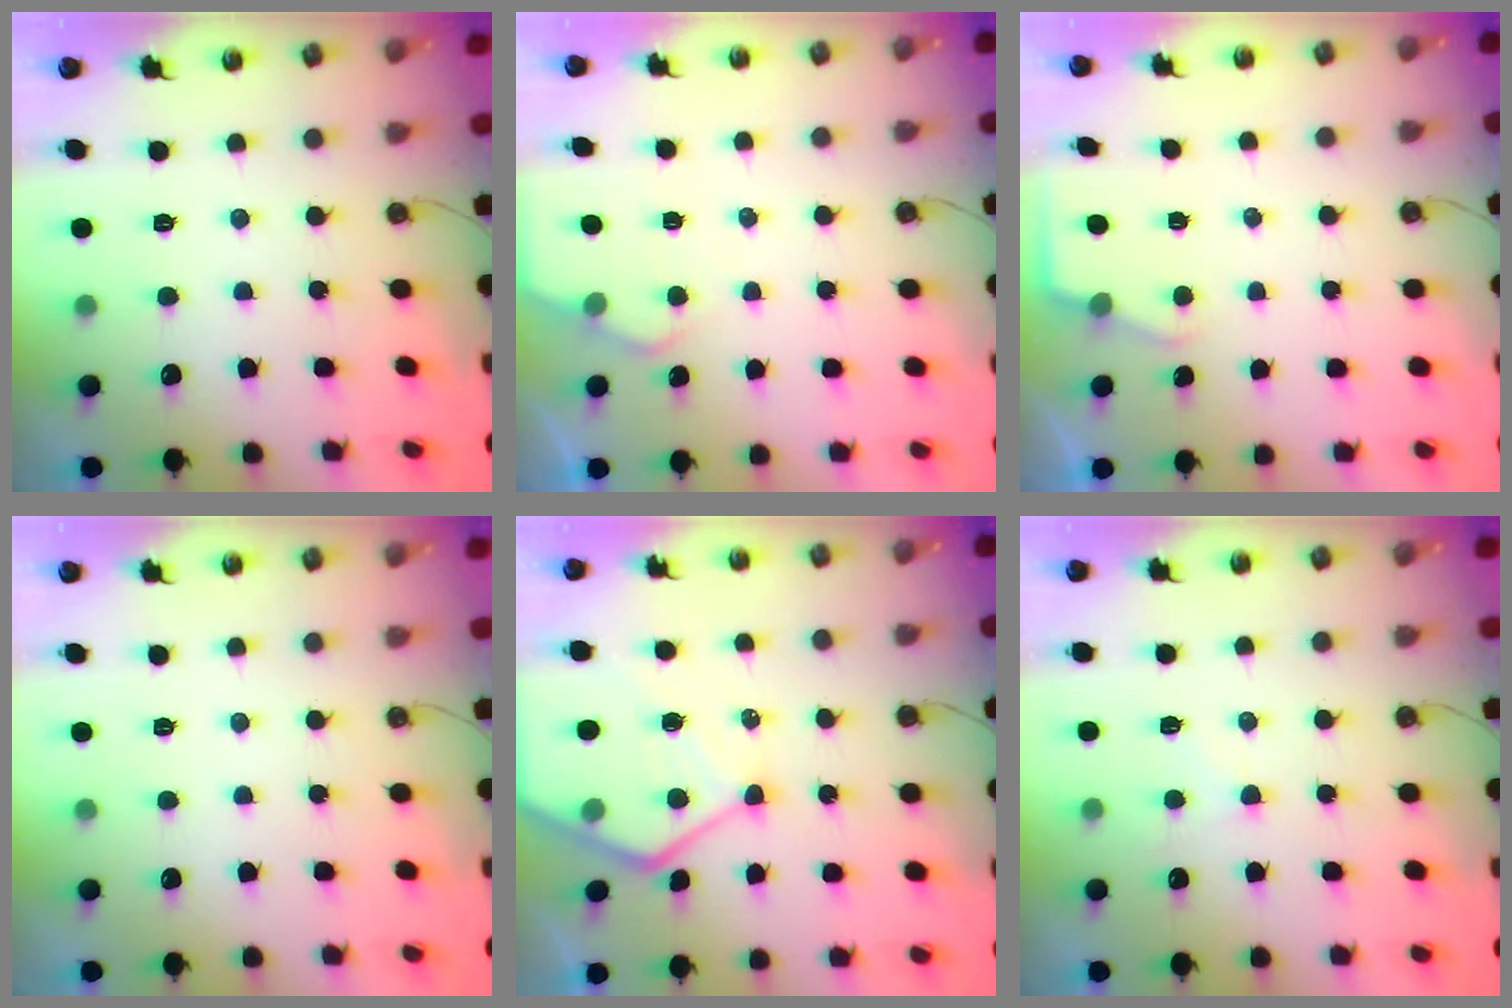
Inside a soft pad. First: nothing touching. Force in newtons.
{"total": 4.0, "press": 4.0, "slide": 0.5}
{"total": 2.4, "press": 2.4, "slide": 0.3}
{"total": 0.0}
{"total": 13.4, "press": 13.3, "slide": 1.3}
{"total": 5.3, "press": 5.3, "slide": 0.6}